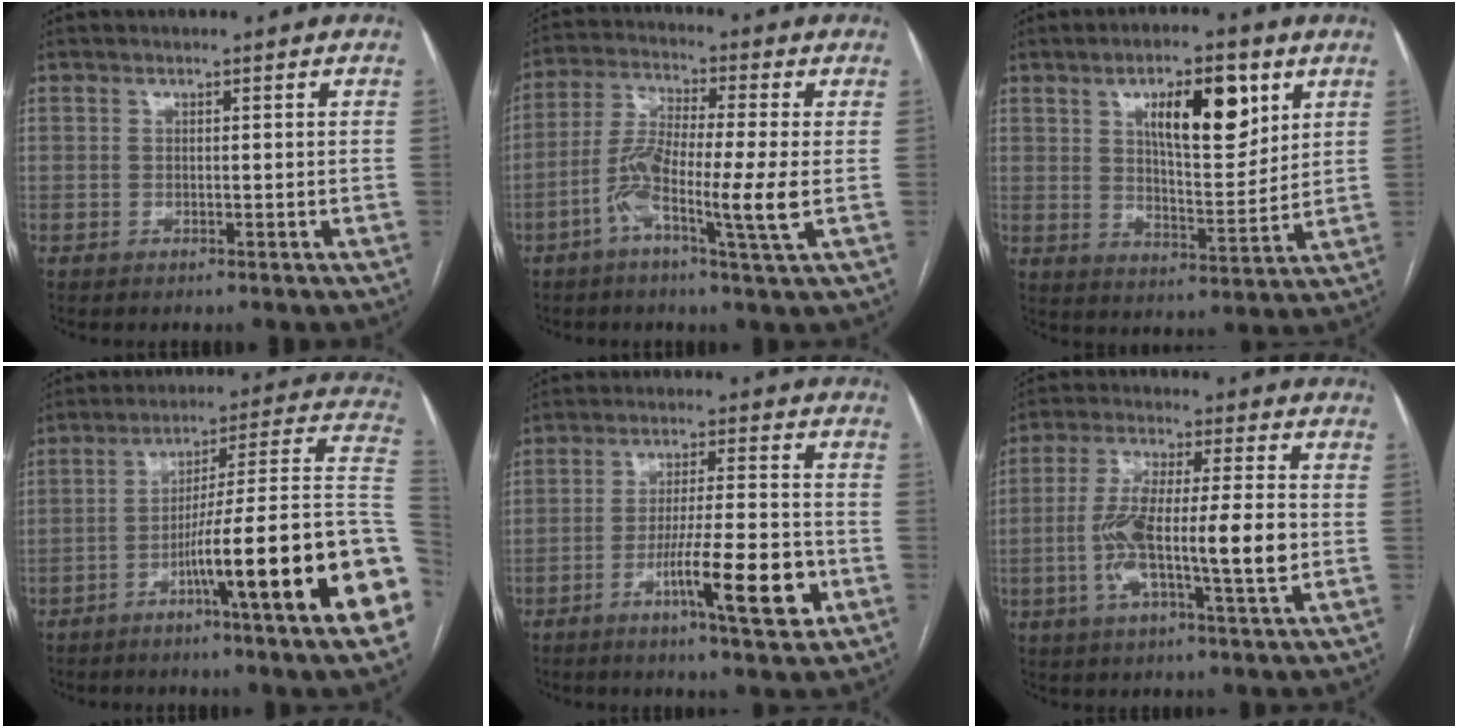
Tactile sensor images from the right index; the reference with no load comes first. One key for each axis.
{"total": 10.5, "fx": -2.9, "fy": 0.0, "fz": 10.1, "tx": -0.202, "ty": -0.002, "tz": -0.062}
{"total": 12.0, "fx": 5.4, "fy": 4.0, "fz": 10.0, "tx": -0.158, "ty": 0.004, "tz": 0.091}
{"total": 23.0, "fx": -7.4, "fy": -0.5, "fz": 21.8, "tx": -0.226, "ty": 0.003, "tz": -0.117}
{"total": 11.7, "fx": -4.8, "fy": 1.1, "fz": 10.6, "tx": -0.174, "ty": -0.002, "tz": -0.074}
{"total": 14.2, "fx": -2.1, "fy": 1.8, "fz": 13.9, "tx": -0.254, "ty": 0.011, "tz": -0.036}